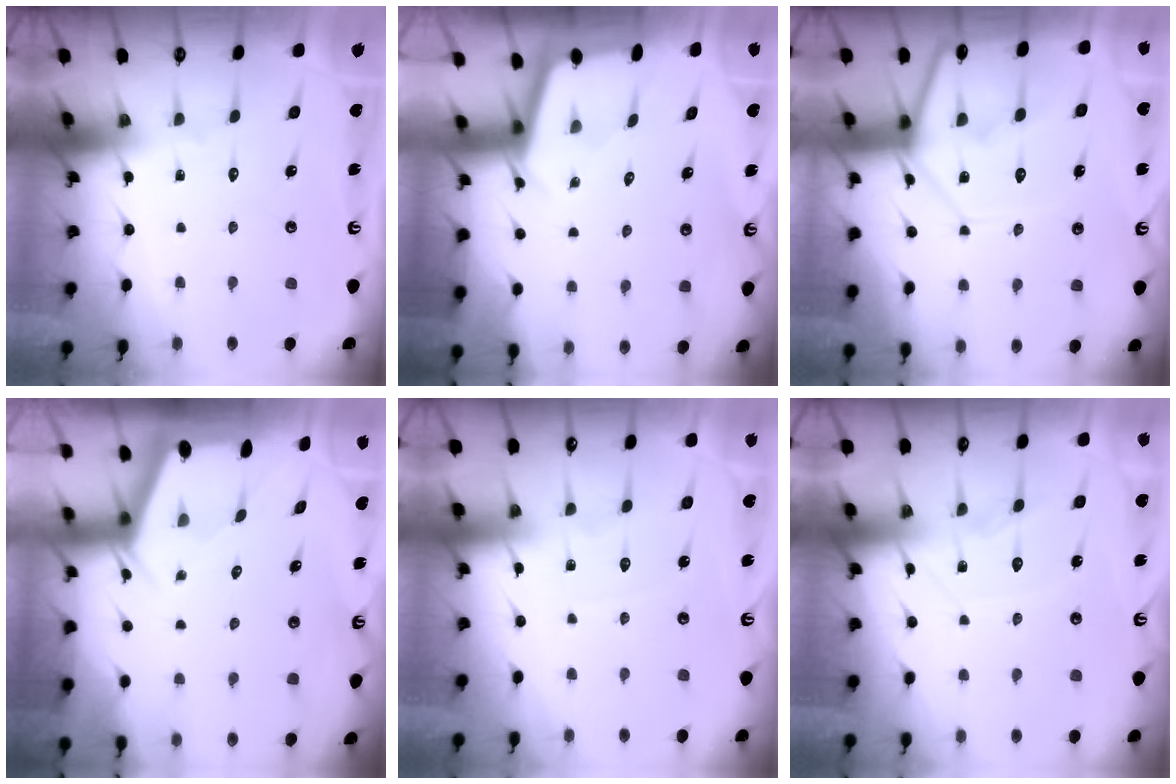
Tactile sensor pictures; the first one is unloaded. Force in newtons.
{"total": 1.8, "press": 1.8, "slide": 0.2}
{"total": 11.8, "press": 11.7, "slide": 1.1}
{"total": 1.9, "press": 1.9, "slide": 0.3}
{"total": 2.9, "press": 2.9, "slide": 0.4}
{"total": 9.0, "press": 9.0, "slide": 0.8}